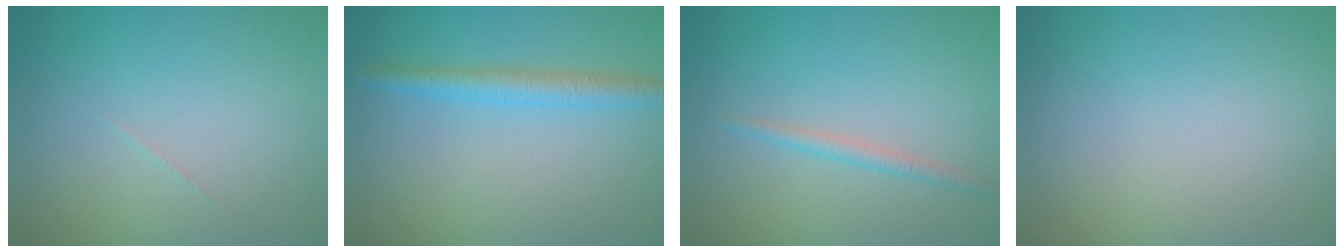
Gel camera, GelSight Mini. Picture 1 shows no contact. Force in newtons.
{"total": 2.7, "press": 2.7, "slide": 0.1}
{"total": 1.2, "press": 1.2, "slide": 0.0}
{"total": 0.0}